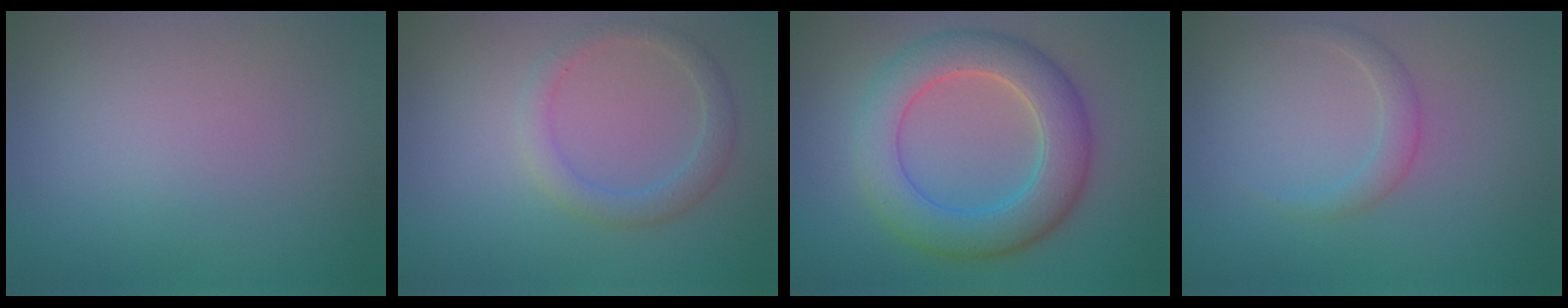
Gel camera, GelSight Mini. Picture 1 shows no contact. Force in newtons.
{"total": 2.2, "press": 2.2, "slide": 0.1}
{"total": 7.0, "press": 7.0, "slide": 0.3}
{"total": 1.6, "press": 1.6, "slide": 0.2}